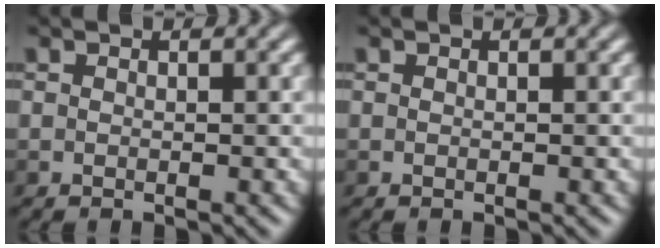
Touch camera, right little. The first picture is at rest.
{"total": 0.0}